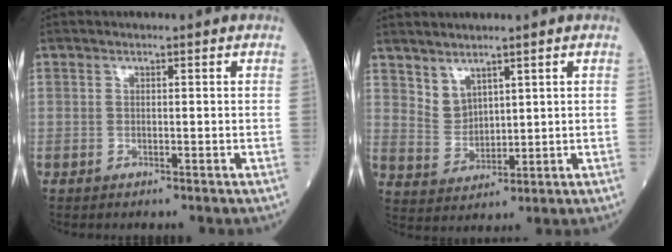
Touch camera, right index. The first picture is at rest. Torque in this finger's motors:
{"motor_torque": [0.24, 0.32, 0.10, 0.00]}